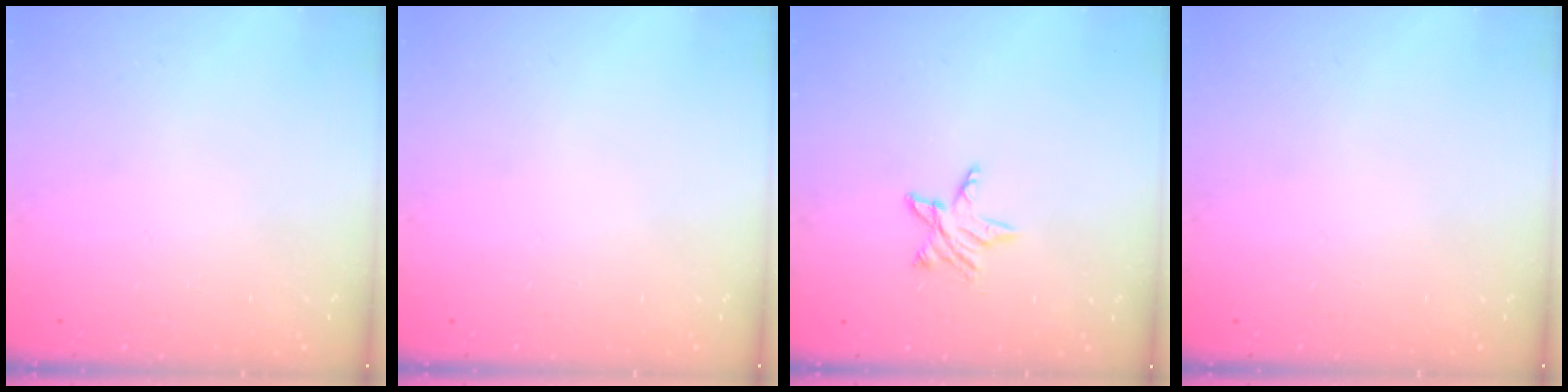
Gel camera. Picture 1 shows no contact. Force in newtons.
{"total": 0.0}
{"total": 4.7, "press": 4.7, "slide": 0.4}
{"total": 0.0}